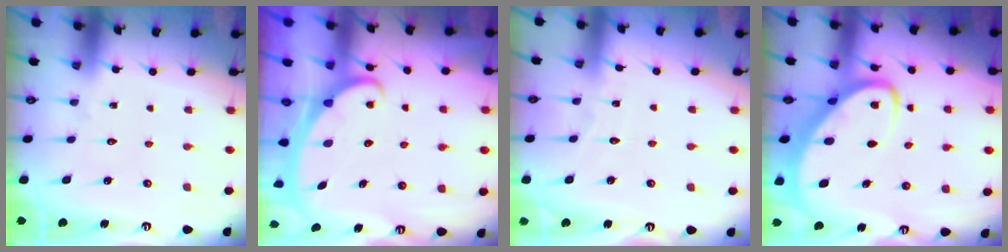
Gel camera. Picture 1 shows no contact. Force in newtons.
{"total": 2.3, "press": 2.3, "slide": 0.3}
{"total": 2.9, "press": 2.9, "slide": 0.3}
{"total": 6.5, "press": 6.4, "slide": 0.8}